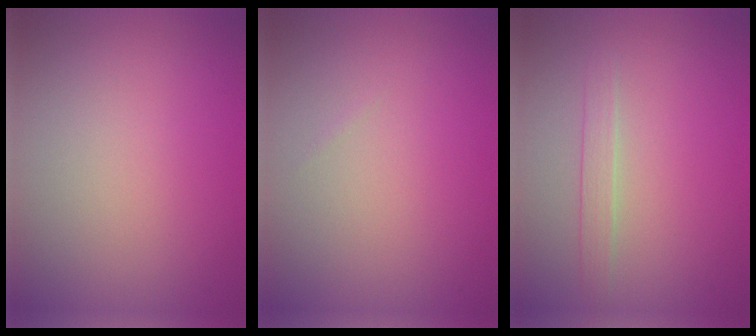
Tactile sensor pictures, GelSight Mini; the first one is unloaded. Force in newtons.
{"total": 0.0}
{"total": 1.5, "press": 1.5, "slide": 0.1}